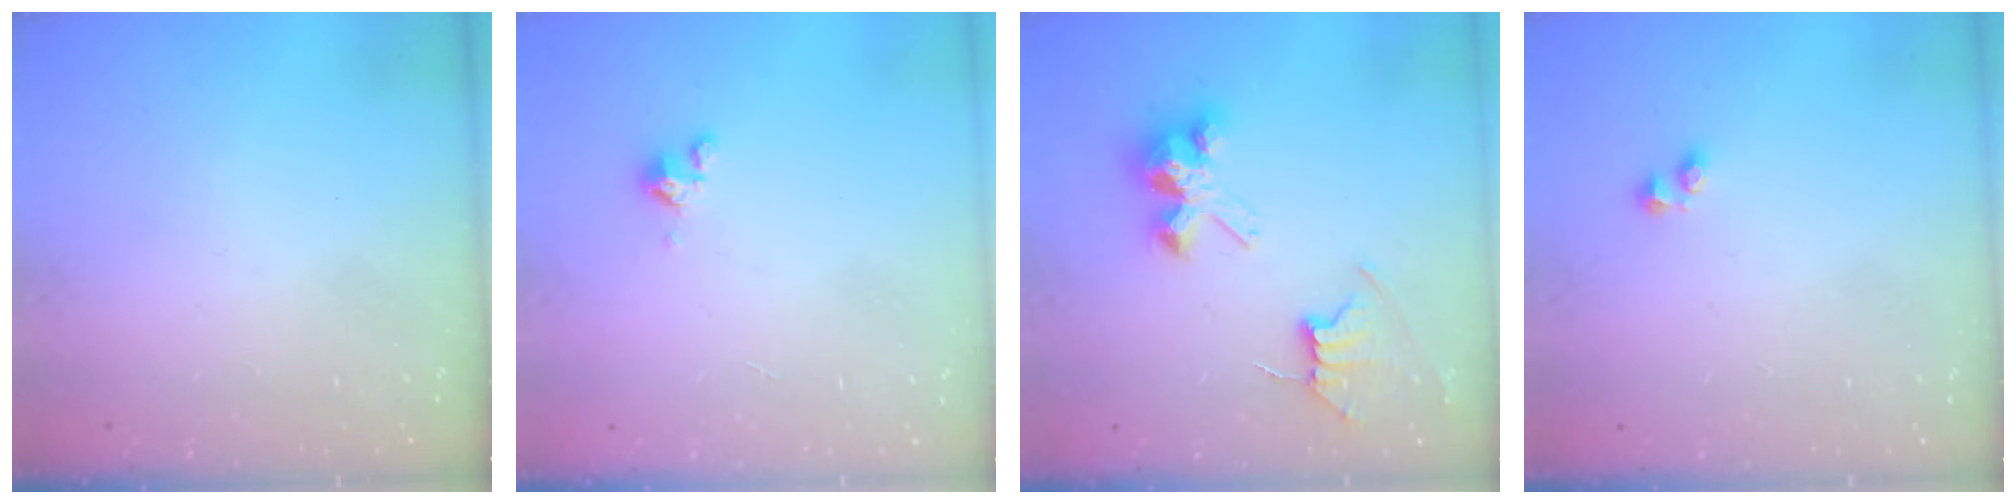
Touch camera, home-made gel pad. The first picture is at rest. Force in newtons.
{"total": 1.8, "press": 1.7, "slide": 0.4}
{"total": 7.9, "press": 7.8, "slide": 0.6}
{"total": 1.9, "press": 1.9, "slide": 0.5}